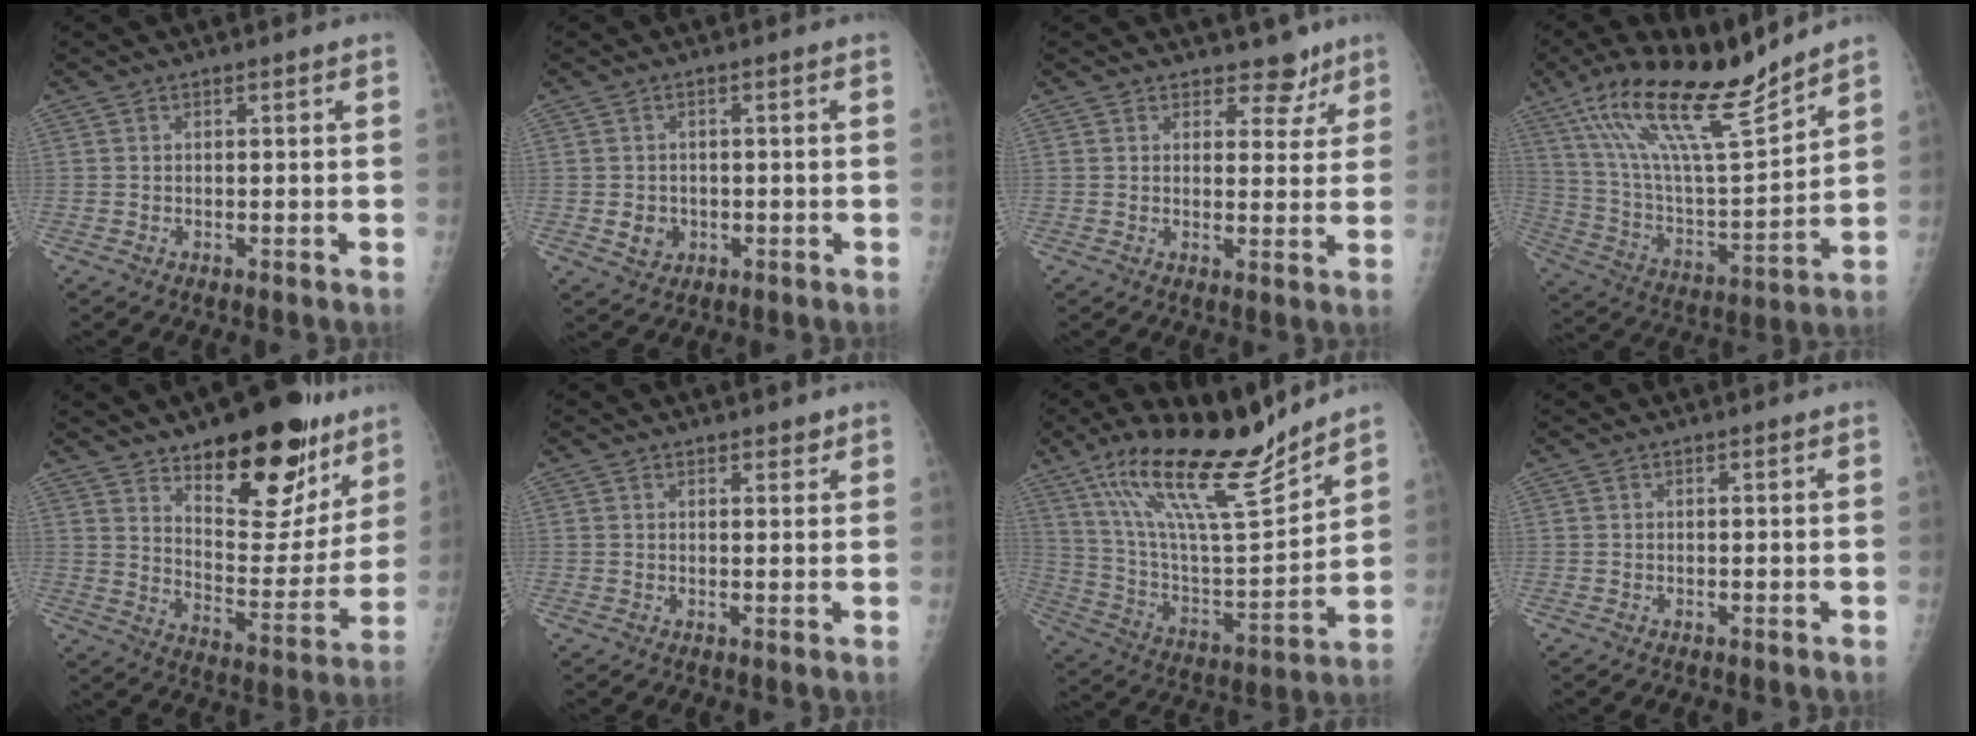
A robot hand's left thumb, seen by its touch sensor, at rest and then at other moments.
{"total": 3.5, "force": [-0.7, 3.1, 1.5], "torque": [-0.011, 0.003, -0.002]}
{"total": 5.0, "force": [3.8, 3.1, 1.1], "torque": [0.018, -0.023, 0.047]}
{"total": 20.5, "force": [15.1, 3.9, 13.3], "torque": [-0.217, -0.067, 0.280]}
{"total": 23.6, "force": [15.0, 10.3, 15.0], "torque": [-0.158, -0.084, 0.223]}
{"total": 1.8, "force": [1.4, 0.9, 0.7], "torque": [0.006, -0.008, 0.015]}
{"total": 22.2, "force": [16.5, 4.8, 14.0], "torque": [-0.218, -0.083, 0.299]}
{"total": 0.0}